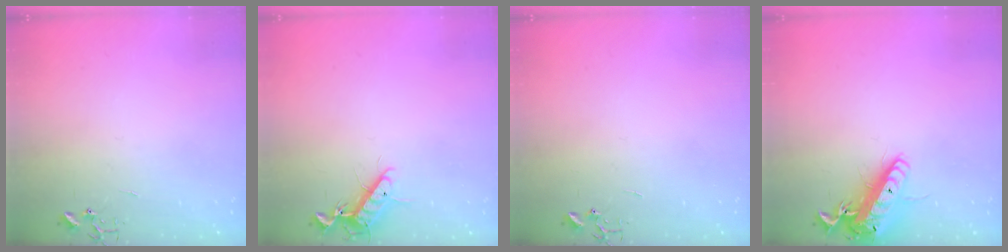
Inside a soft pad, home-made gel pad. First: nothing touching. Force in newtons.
{"total": 11.0, "press": 10.9, "slide": 1.9}
{"total": 0.0}
{"total": 16.1, "press": 15.8, "slide": 3.2}